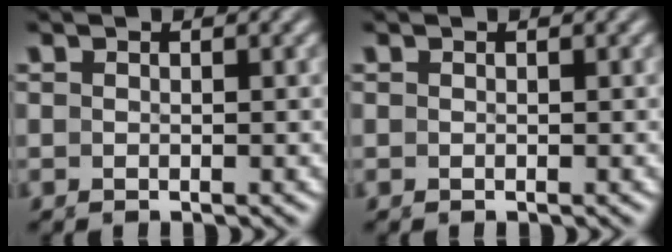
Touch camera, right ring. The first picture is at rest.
{"total": 0.0}